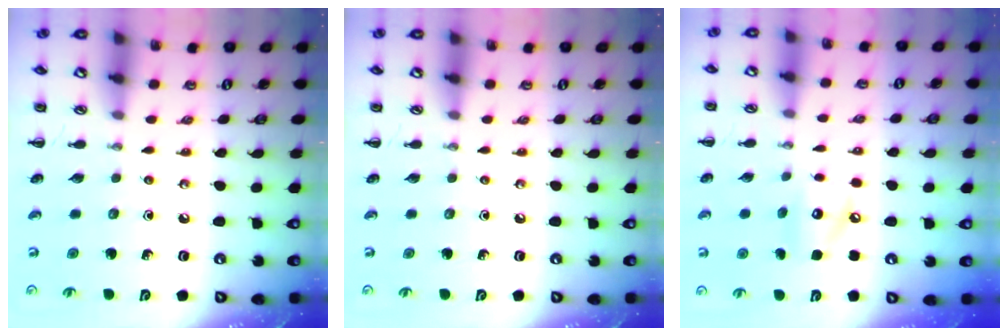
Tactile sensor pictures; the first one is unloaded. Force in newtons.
{"total": 0.0}
{"total": 7.7, "press": 7.7, "slide": 0.8}